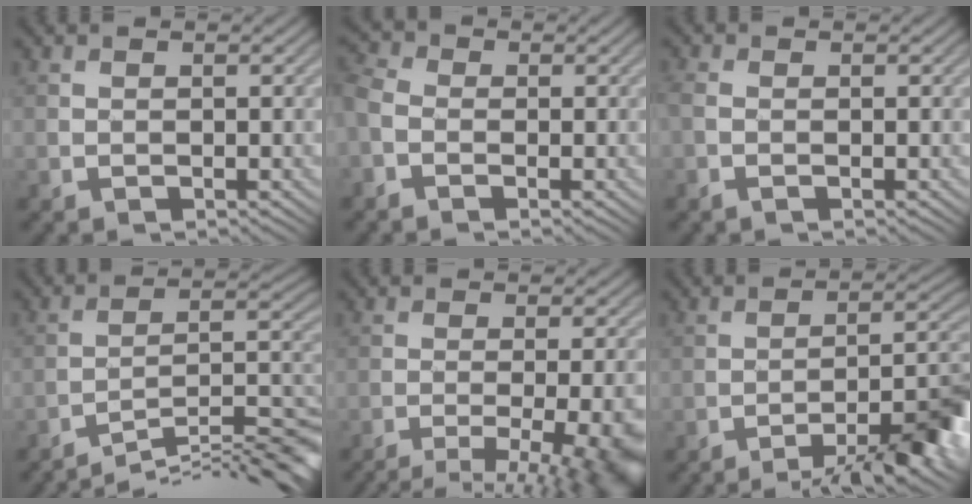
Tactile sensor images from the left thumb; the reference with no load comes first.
{"total": 4.7, "force": [-1.8, 3.5, 2.7], "torque": [-0.073, 0.000, -0.040]}
{"total": 2.3, "force": [-0.8, 1.3, 1.7], "torque": [-0.043, -0.007, -0.014]}
{"total": 12.3, "force": [-10.2, 1.5, 6.8], "torque": [-0.100, 0.013, -0.161]}
{"total": 11.8, "force": [-7.3, 3.2, 8.7], "torque": [-0.085, -0.010, -0.080]}
{"total": 10.5, "force": [-6.5, 2.1, 8.0], "torque": [-0.108, 0.010, -0.097]}